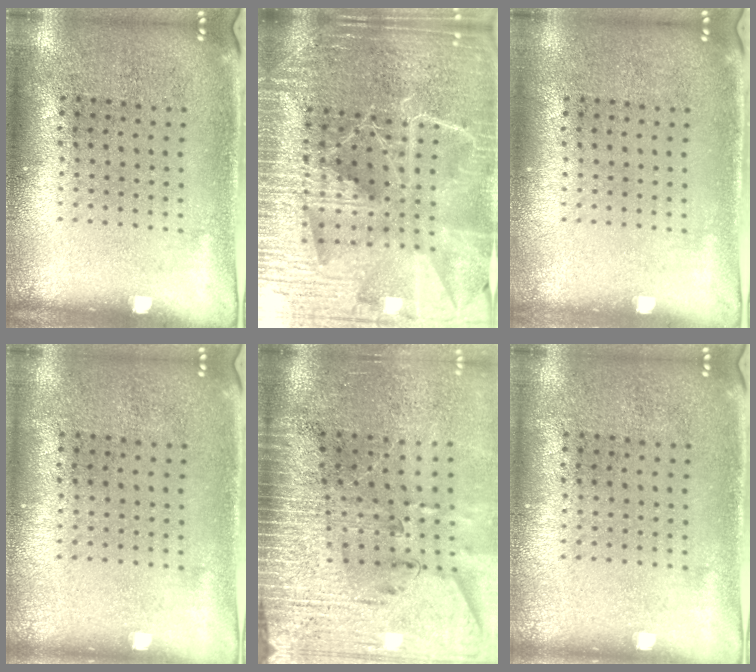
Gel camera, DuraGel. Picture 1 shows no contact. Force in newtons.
{"total": 5.7, "press": 5.0, "slide": 2.6}
{"total": 0.0}
{"total": 0.0}
{"total": 3.7, "press": 3.2, "slide": 1.9}
{"total": 0.0}